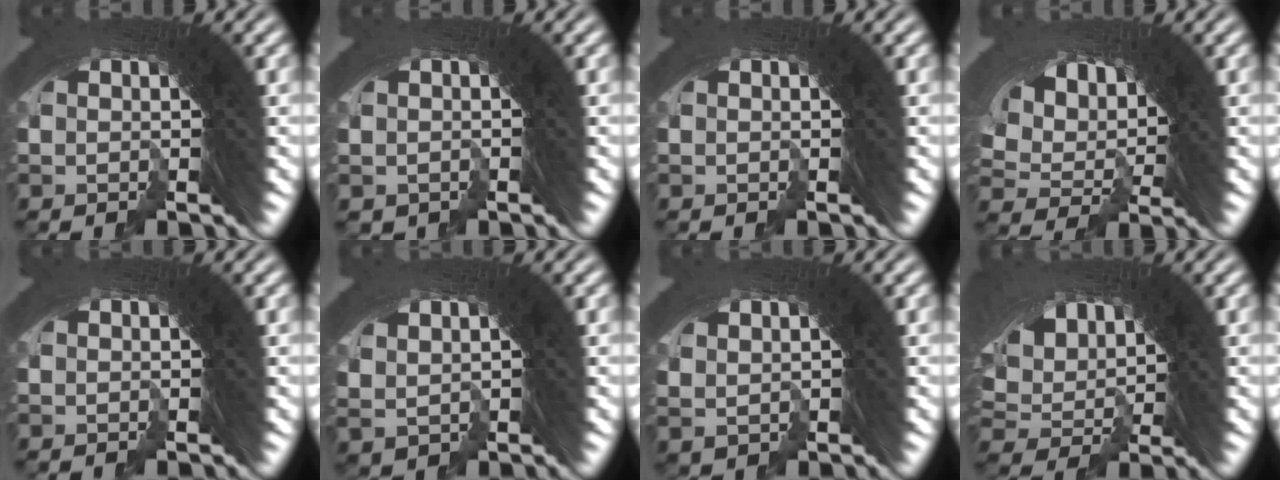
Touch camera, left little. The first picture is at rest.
{"total": 1.3, "force": [-0.6, 0.8, -0.8], "torque": [0.003, -0.006, -0.005]}
{"total": 0.0}
{"total": 7.5, "force": [-1.6, 6.1, 4.0], "torque": [-0.115, -0.030, -0.015]}
{"total": 0.0}
{"total": 3.6, "force": [-0.3, 3.3, 1.5], "torque": [-0.059, -0.009, 0.002]}
{"total": 2.4, "force": [-0.1, 2.3, 0.9], "torque": [-0.039, -0.005, 0.005]}
{"total": 7.6, "force": [-0.6, 6.0, 4.7], "torque": [-0.119, -0.023, 0.000]}